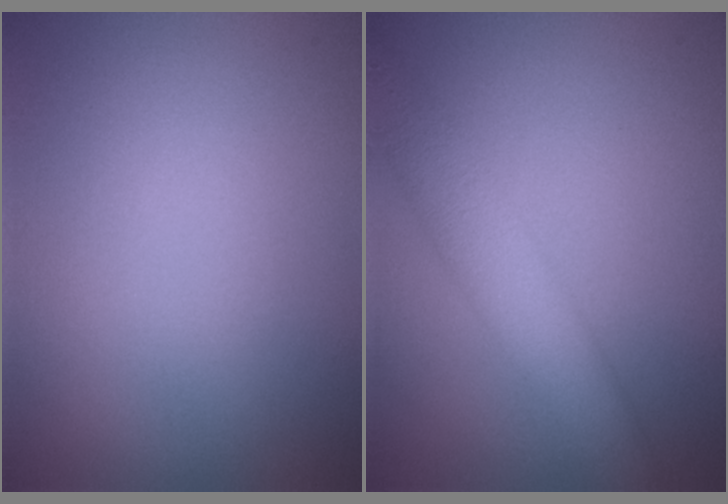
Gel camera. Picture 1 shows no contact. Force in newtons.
{"total": 5.2, "press": 5.2, "slide": 0.4}